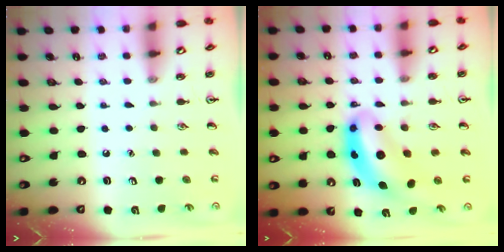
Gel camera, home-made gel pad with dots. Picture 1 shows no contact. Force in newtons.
{"total": 8.9, "press": 8.5, "slide": 2.7}